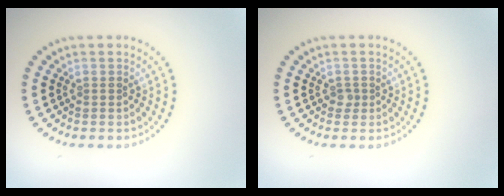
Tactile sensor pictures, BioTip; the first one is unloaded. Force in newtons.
{"total": 0.8, "press": 0.6, "slide": 0.5}